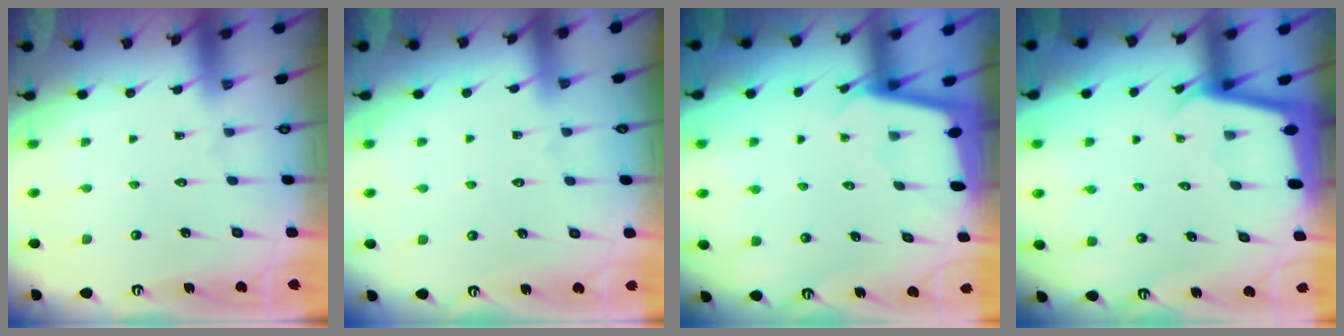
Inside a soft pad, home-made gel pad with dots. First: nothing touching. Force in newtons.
{"total": 2.0, "press": 2.0, "slide": 0.3}
{"total": 1.8, "press": 1.8, "slide": 0.1}
{"total": 2.0, "press": 2.0, "slide": 0.1}